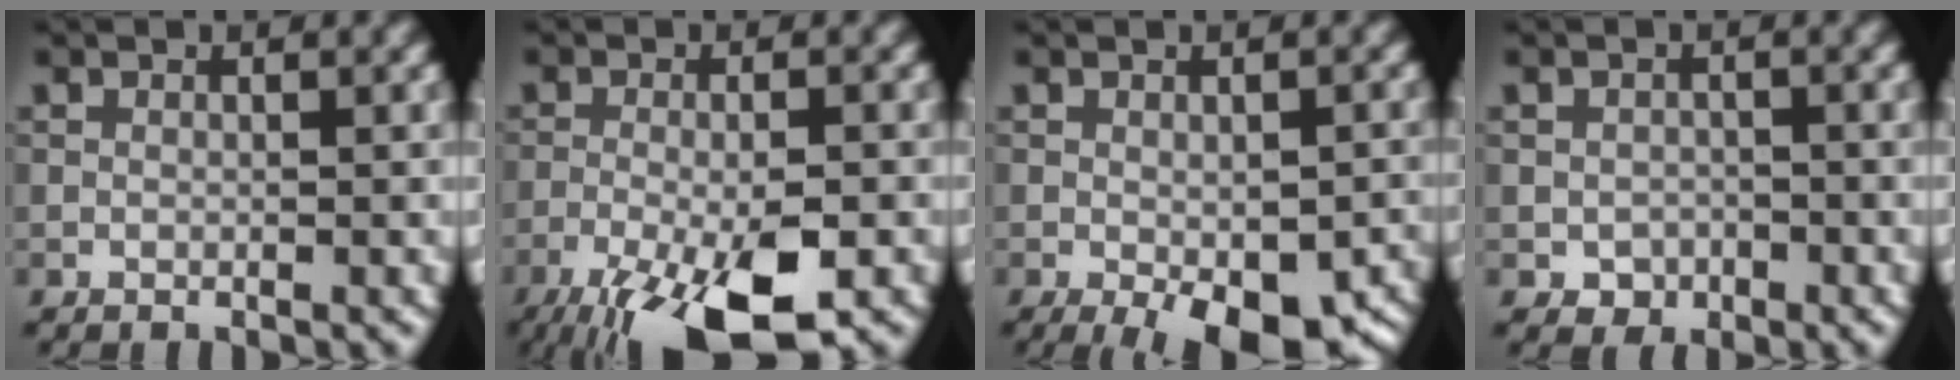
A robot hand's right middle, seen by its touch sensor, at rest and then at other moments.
{"total": 10.8, "force": [-6.2, 3.2, 8.3], "torque": [-0.159, -0.025, -0.103]}
{"total": 8.8, "force": [-4.3, 3.7, 6.7], "torque": [-0.098, -0.030, -0.040]}
{"total": 1.6, "force": [-0.6, 1.3, 0.6], "torque": [-0.007, -0.004, -0.012]}